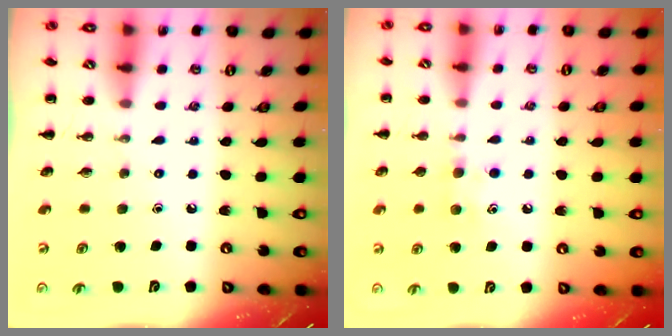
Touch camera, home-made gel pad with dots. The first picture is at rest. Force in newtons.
{"total": 7.4, "press": 7.2, "slide": 1.4}